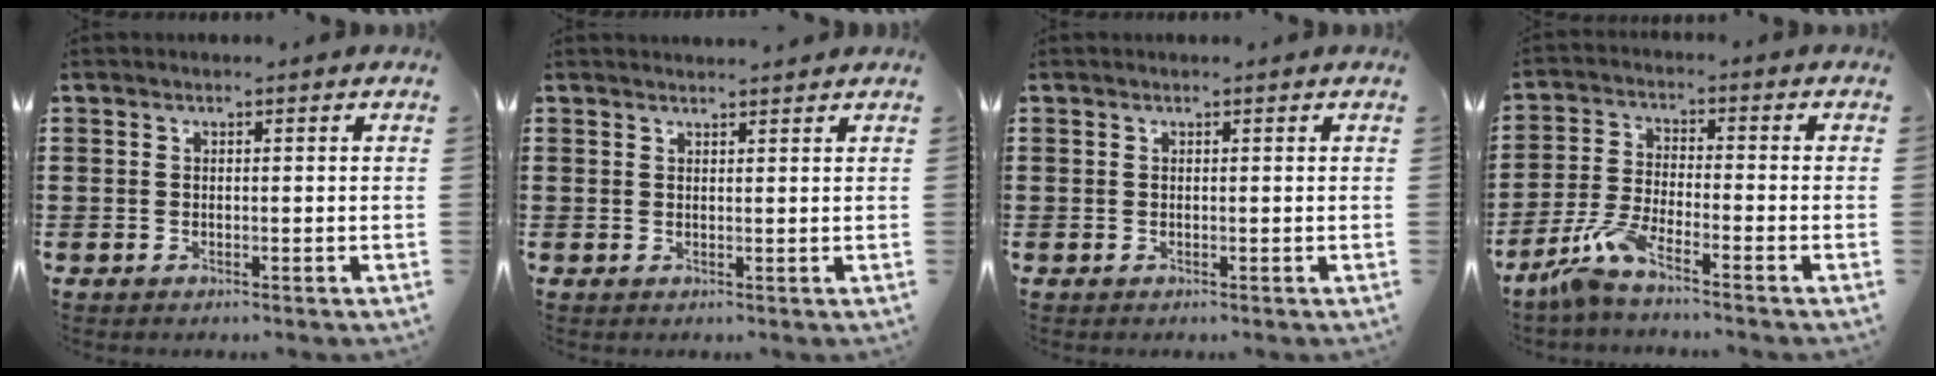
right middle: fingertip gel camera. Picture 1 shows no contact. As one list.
[{"total": 1.3, "force": [1.3, -0.1, 0.2], "torque": [0.002, -0.005, 0.022]}, {"total": 0.0}, {"total": 6.0, "force": [-4.7, 0.4, 3.7], "torque": [-0.094, -0.015, -0.094]}]